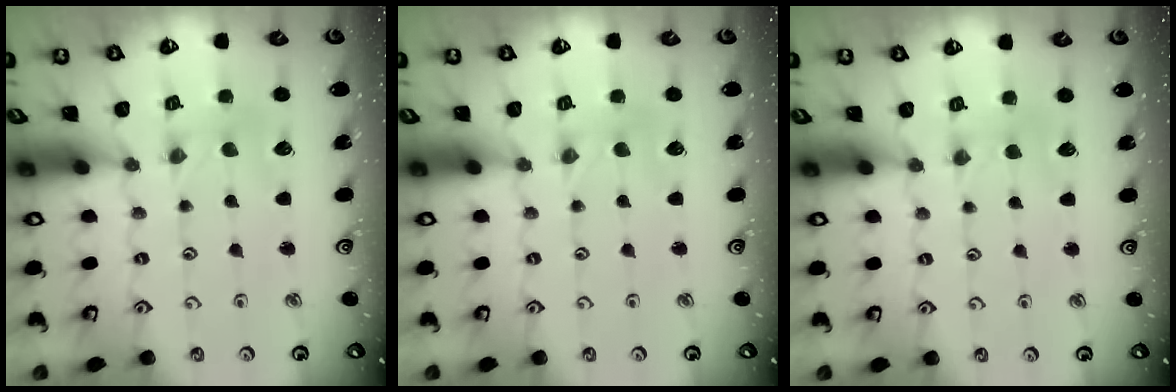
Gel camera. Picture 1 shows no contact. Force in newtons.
{"total": 0.0}
{"total": 1.9, "press": 1.8, "slide": 0.3}